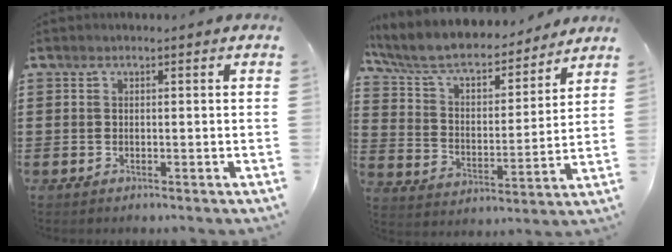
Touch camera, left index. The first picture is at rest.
{"total": 8.2, "force": [7.2, 1.8, 3.3], "torque": [-0.098, -0.048, 0.121]}